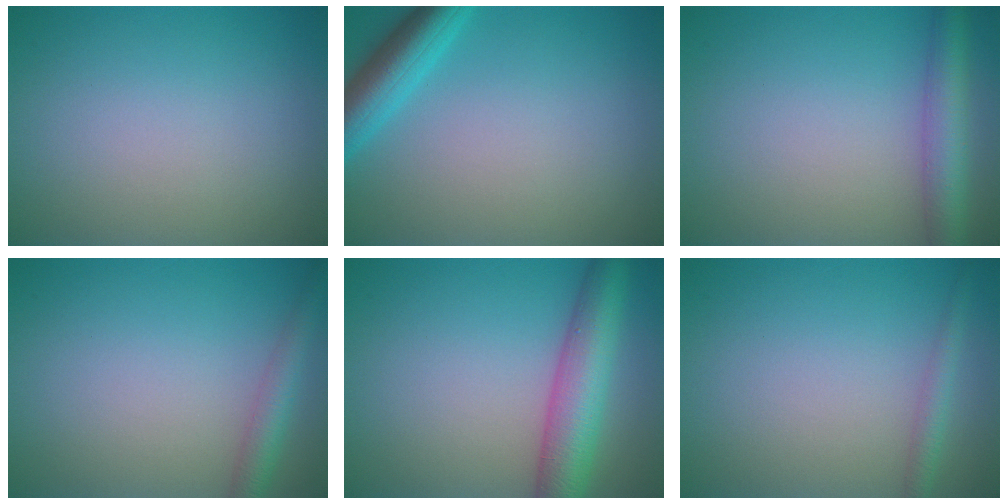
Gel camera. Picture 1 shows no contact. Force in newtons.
{"total": 4.4, "press": 4.4, "slide": 0.2}
{"total": 4.4, "press": 4.4, "slide": 0.1}
{"total": 2.7, "press": 2.7, "slide": 0.1}
{"total": 6.6, "press": 6.6, "slide": 0.3}
{"total": 1.6, "press": 1.6, "slide": 0.1}